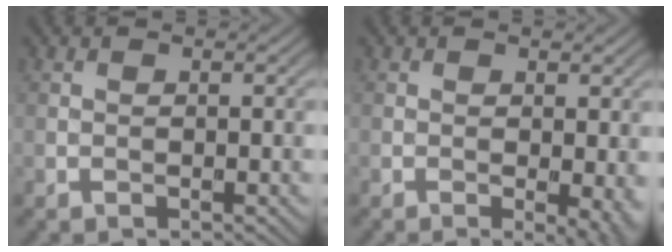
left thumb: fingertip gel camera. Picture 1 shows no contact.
{"total": 3.4, "force": [-0.6, 0.7, 3.3], "torque": [-0.044, -0.008, -0.009]}